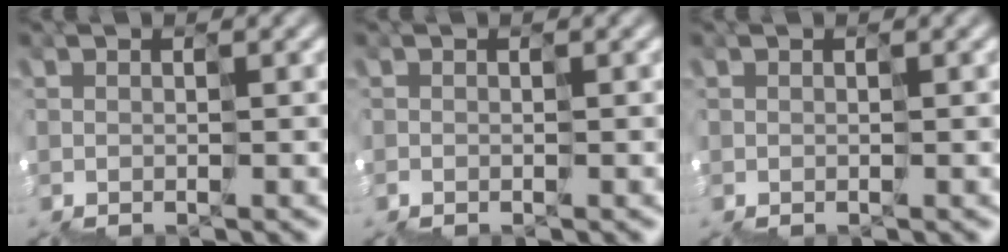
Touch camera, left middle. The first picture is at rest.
{"total": 0.5, "force": [-0.3, -0.2, -0.4], "torque": [0.007, 0.001, -0.007]}
{"total": 0.0}